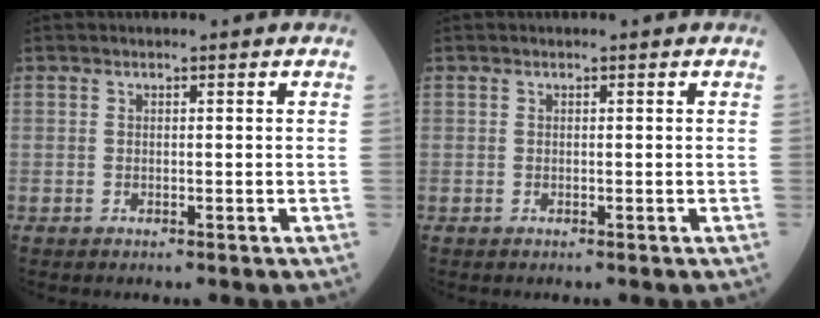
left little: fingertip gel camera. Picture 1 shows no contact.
{"total": 0.0}